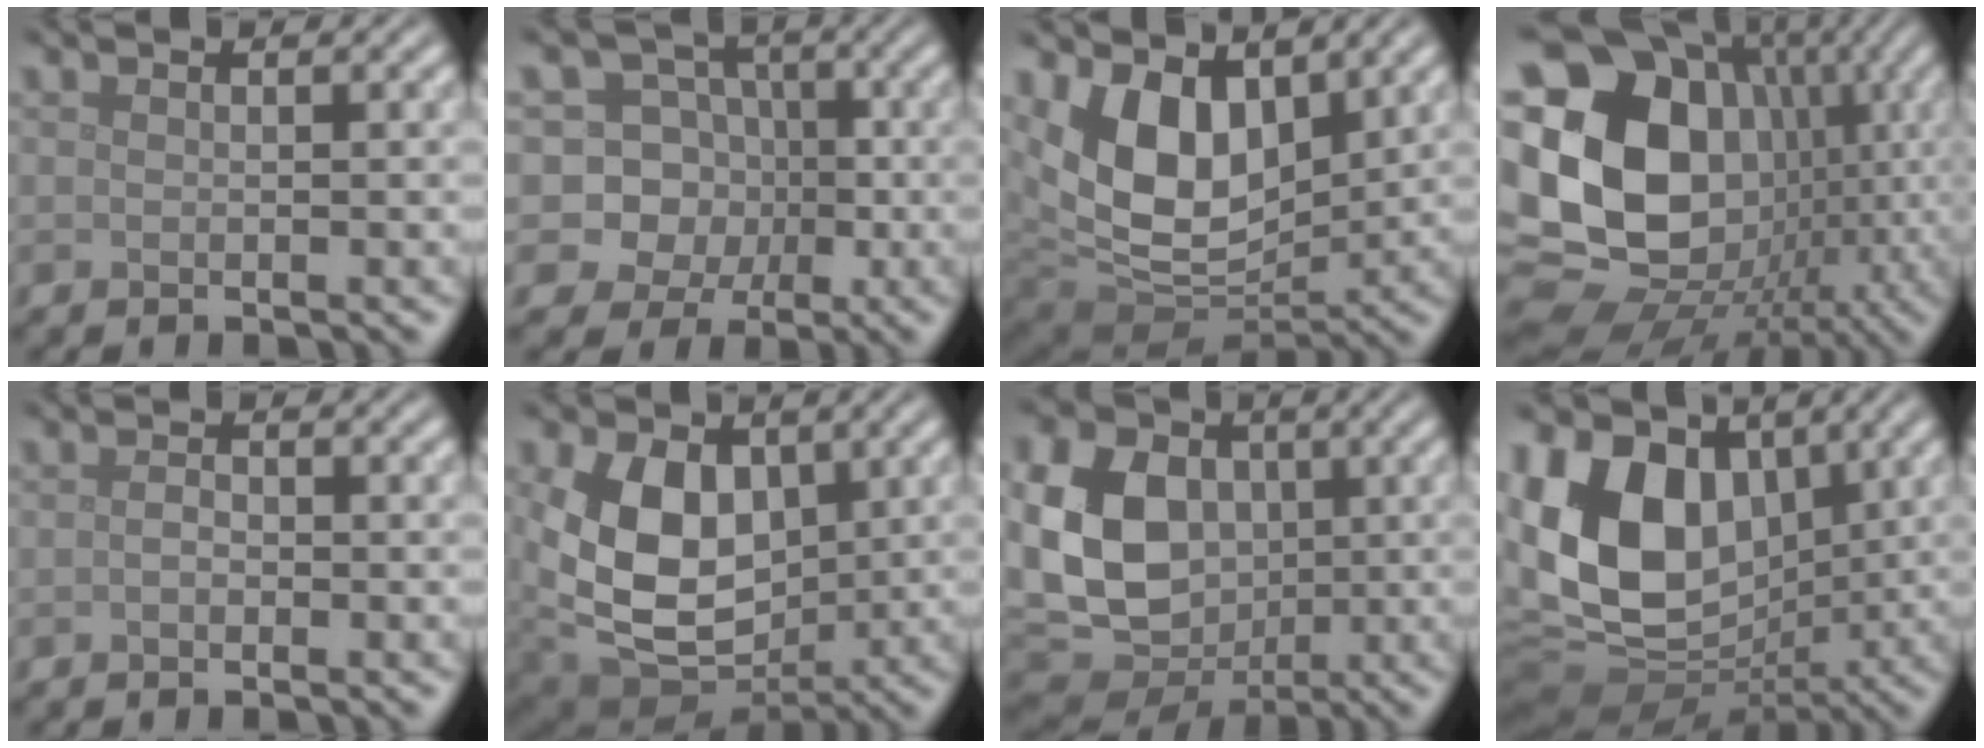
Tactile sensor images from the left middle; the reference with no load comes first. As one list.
[{"total": 8.5, "force": [-0.1, 8.1, 2.4], "torque": [-0.050, 0.041, -0.041]}, {"total": 9.7, "force": [2.8, 6.3, 6.7], "torque": [-0.127, -0.022, 0.048]}, {"total": 22.5, "force": [0.8, 19.3, 11.6], "torque": [-0.230, 0.014, -0.018]}, {"total": 1.0, "force": [-0.2, 0.7, 0.6], "torque": [-0.014, -0.001, -0.007]}, {"total": 10.5, "force": [1.2, 7.5, 7.3], "torque": [-0.155, -0.020, 0.022]}, {"total": 13.0, "force": [0.6, 10.2, 8.0], "torque": [-0.182, -0.006, 0.013]}, {"total": 13.7, "force": [2.0, 10.0, 9.2], "torque": [-0.192, 0.008, 0.026]}]